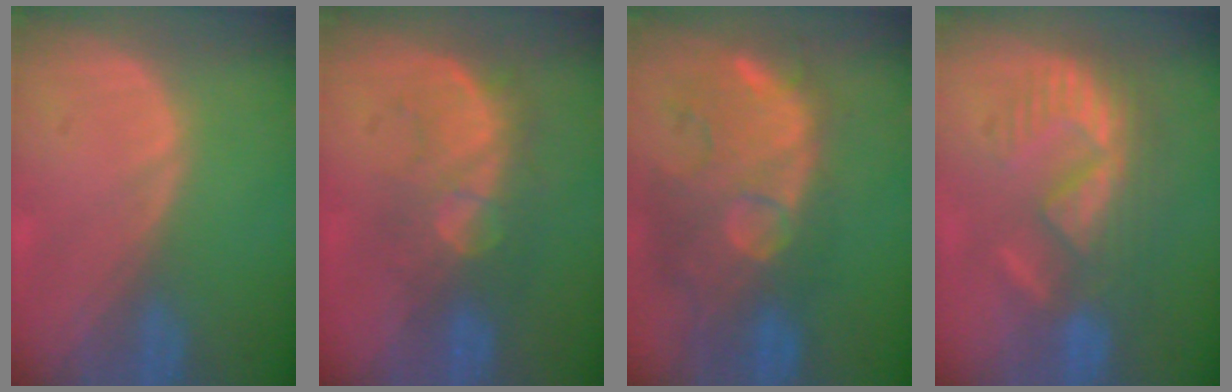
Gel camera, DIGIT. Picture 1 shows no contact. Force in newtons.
{"total": 7.7, "press": 7.5, "slide": 1.9}
{"total": 12.6, "press": 11.3, "slide": 5.7}
{"total": 8.9, "press": 8.1, "slide": 3.6}